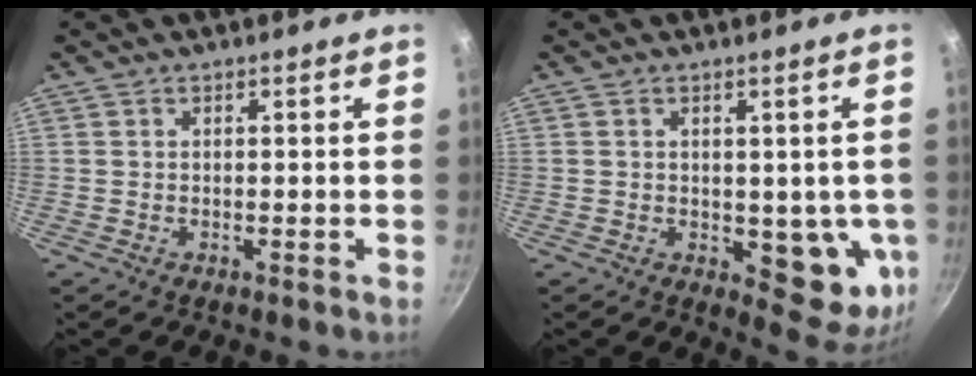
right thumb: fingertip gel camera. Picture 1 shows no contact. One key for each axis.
{"total": 10.5, "fx": -1.1, "fy": 5.7, "fz": 8.8, "tx": -0.063, "ty": -0.018, "tz": -0.008}